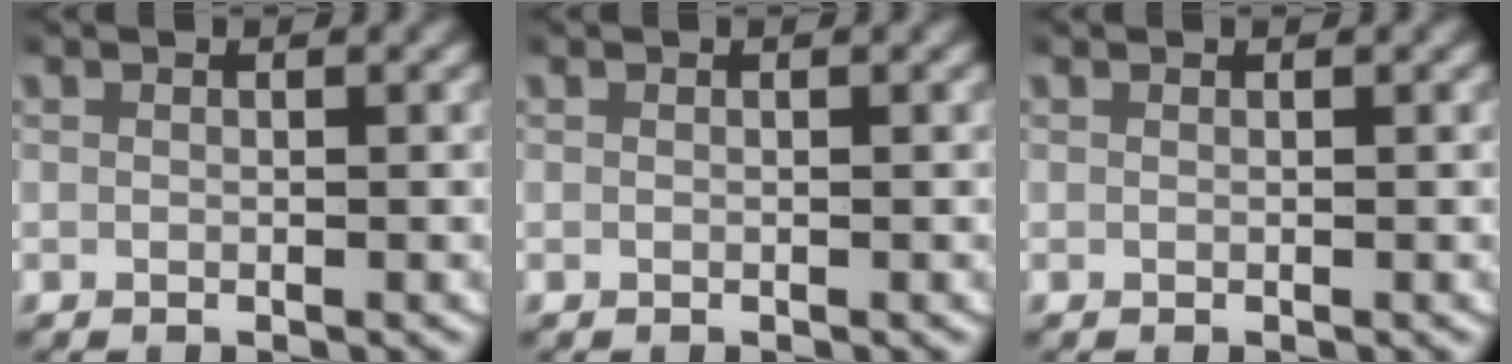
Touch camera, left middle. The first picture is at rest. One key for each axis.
{"total": 0.0}
{"total": 0.0}